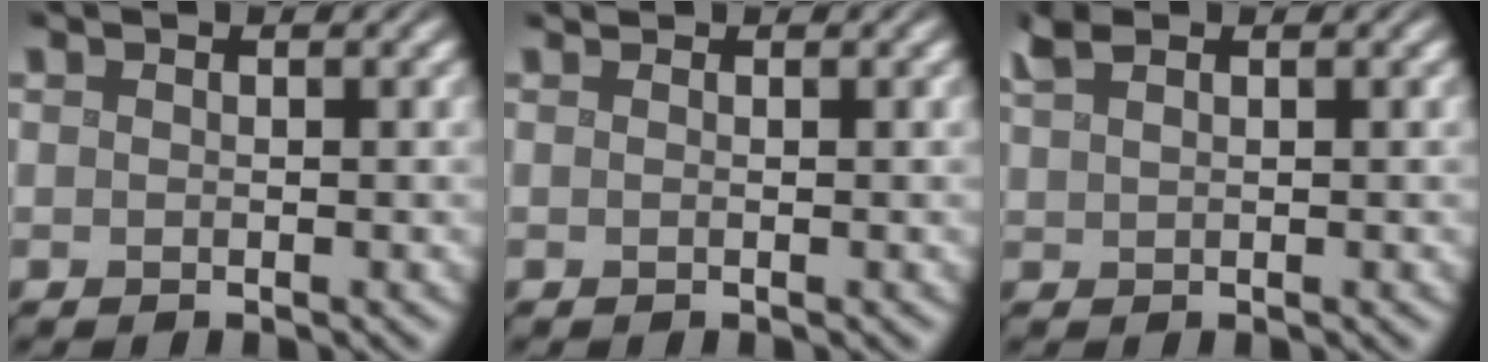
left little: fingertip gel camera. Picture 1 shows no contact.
{"total": 0.6, "force": [0.4, 0.1, 0.4], "torque": [-0.015, -0.001, -0.002]}
{"total": 1.9, "force": [1.4, 0.5, 1.1], "torque": [-0.024, 0.008, 0.031]}